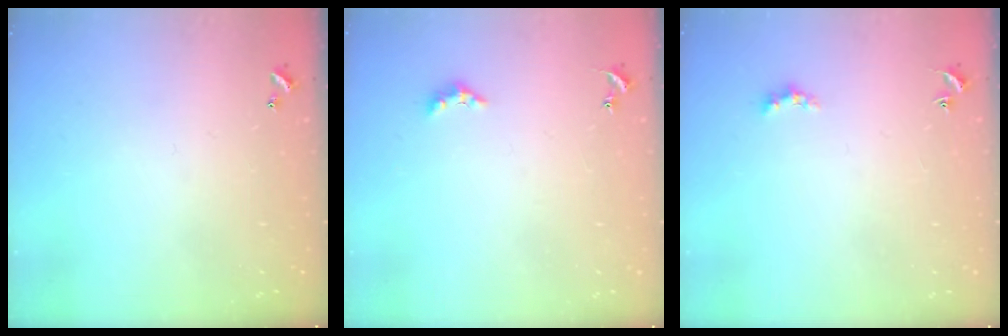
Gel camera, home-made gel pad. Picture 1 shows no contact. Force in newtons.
{"total": 2.8, "press": 2.7, "slide": 0.6}
{"total": 2.2, "press": 2.1, "slide": 0.5}